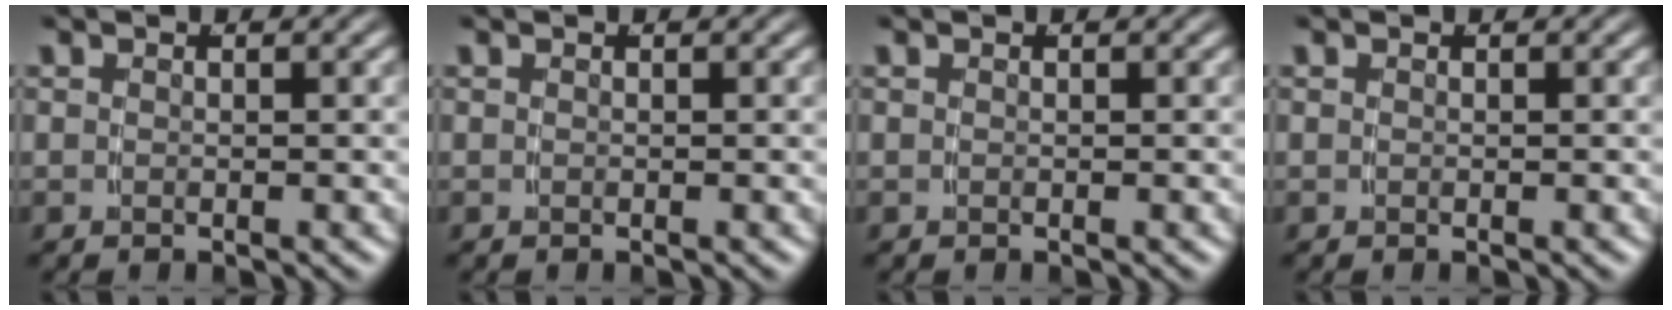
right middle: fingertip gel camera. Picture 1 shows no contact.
{"total": 0.0}
{"total": 0.0}
{"total": 0.0}